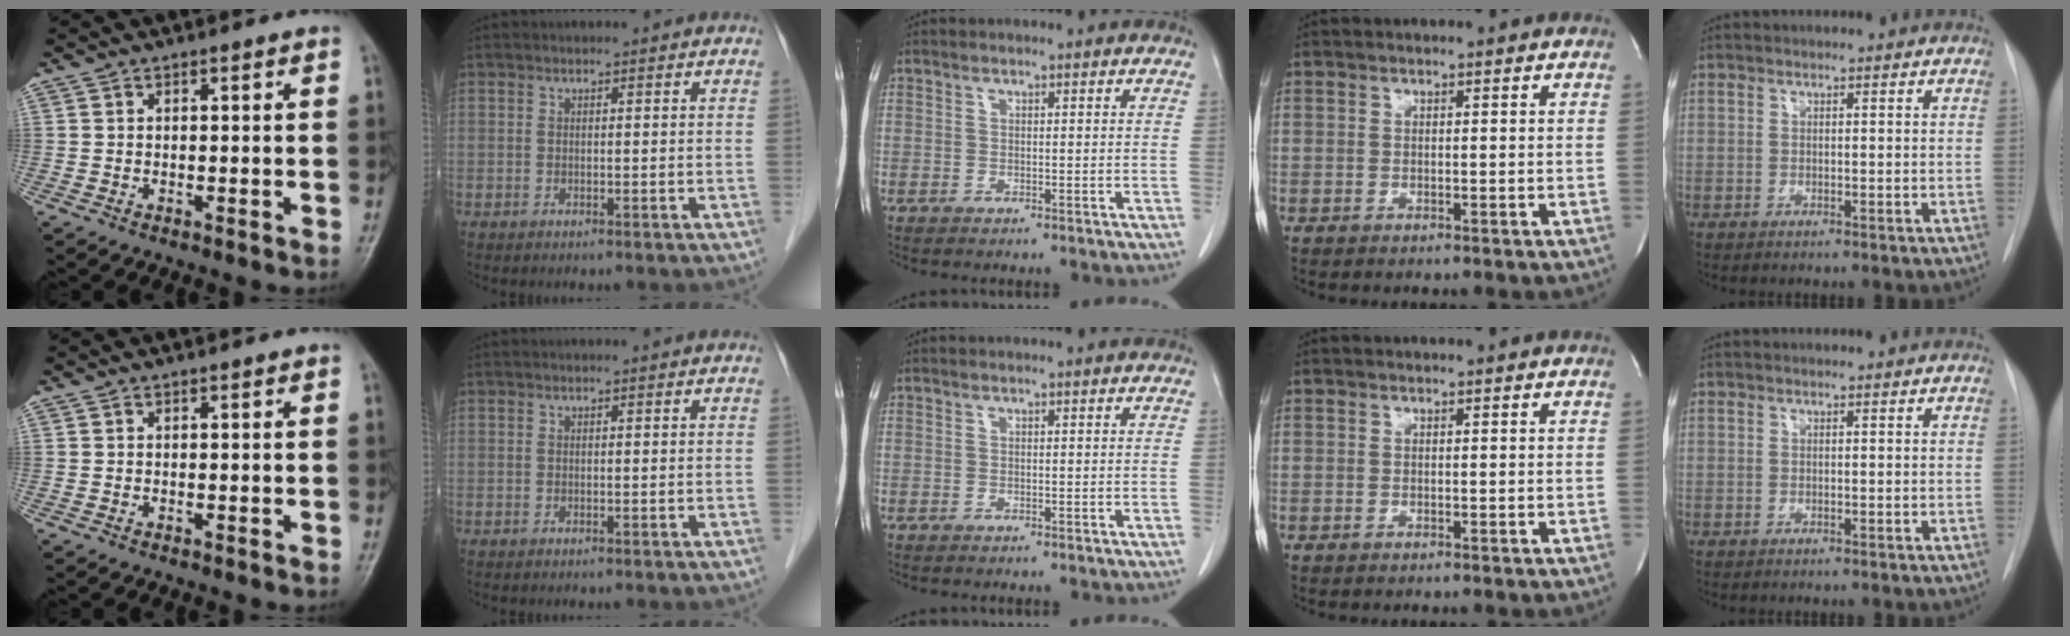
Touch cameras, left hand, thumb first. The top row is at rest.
{}